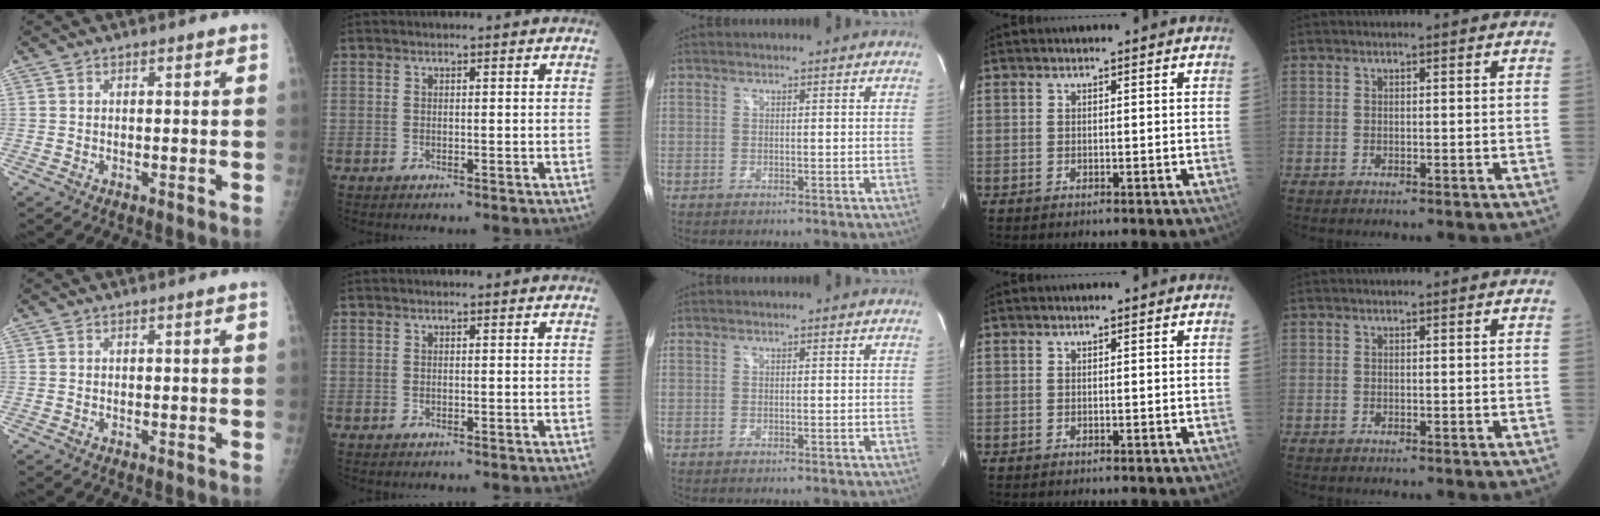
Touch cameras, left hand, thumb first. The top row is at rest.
{}